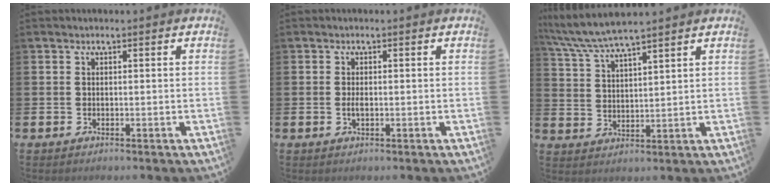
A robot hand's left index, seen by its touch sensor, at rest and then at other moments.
{"total": 1.3, "force": [-0.3, 0.5, 1.2], "torque": [-0.021, 0.000, -0.006]}
{"total": 5.6, "force": [5.3, 0.2, 1.9], "torque": [-0.061, -0.022, 0.094]}